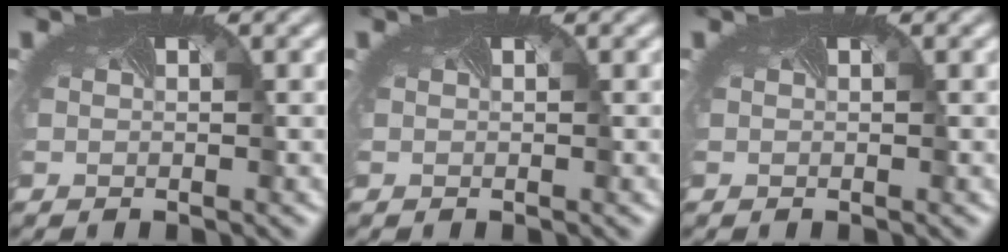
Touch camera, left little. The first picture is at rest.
{"total": 0.0}
{"total": 0.0}